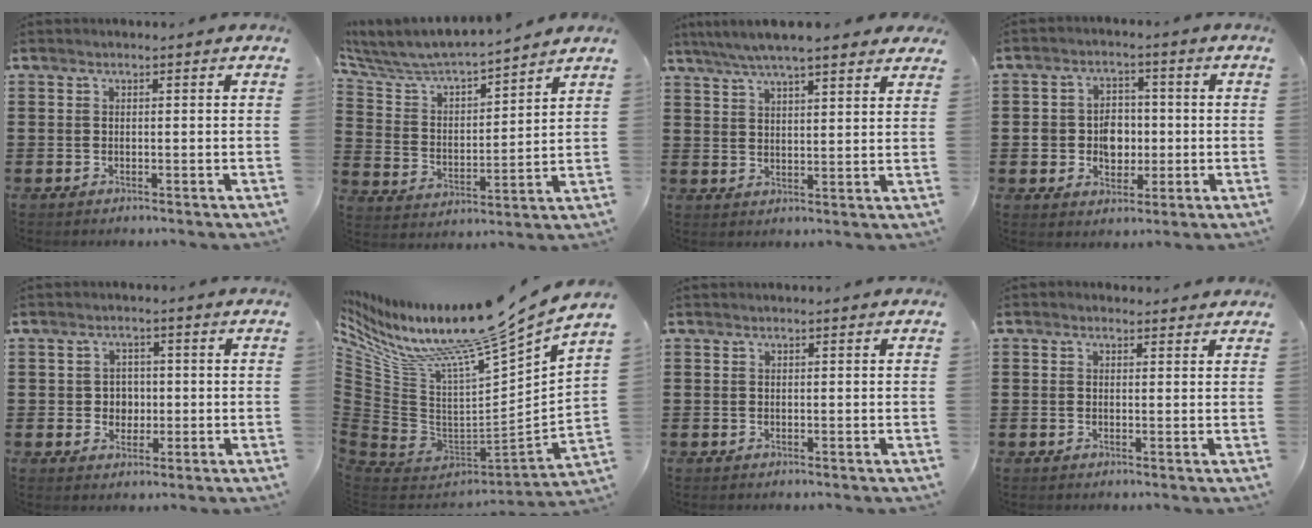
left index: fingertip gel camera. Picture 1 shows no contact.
{"total": 5.5, "force": [5.3, 0.7, 1.4], "torque": [-0.057, -0.042, 0.084]}
{"total": 5.4, "force": [4.7, 0.3, 2.7], "torque": [-0.065, -0.013, 0.082]}
{"total": 5.7, "force": [-0.6, 4.5, 3.4], "torque": [-0.057, 0.005, -0.016]}
{"total": 2.8, "force": [-0.3, 2.6, 1.2], "torque": [-0.025, 0.003, -0.012]}
{"total": 13.0, "force": [11.1, 0.3, 6.7], "torque": [-0.137, -0.103, 0.171]}
{"total": 0.0}
{"total": 1.0, "force": [0.7, 0.7, 0.1], "torque": [-0.005, 0.006, 0.014]}